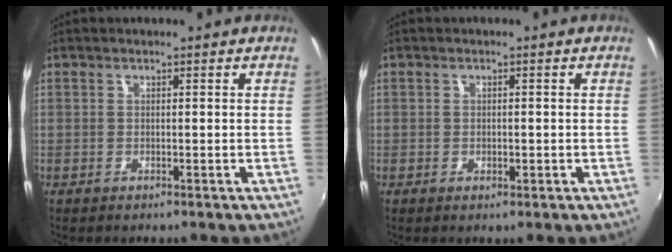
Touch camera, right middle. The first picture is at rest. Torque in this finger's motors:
{"motor_torque": [-0.58, 0.17, -0.07, -0.01]}